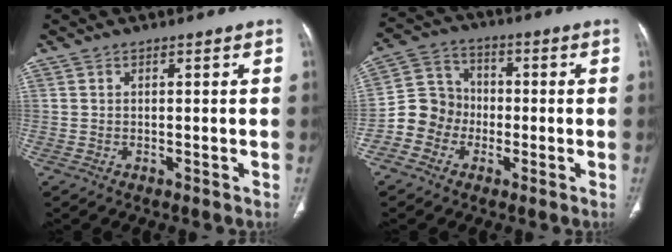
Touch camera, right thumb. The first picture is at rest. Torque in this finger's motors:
{"motor_torque": [-0.04, 0.85, 0.68, -1.12, 0.11]}